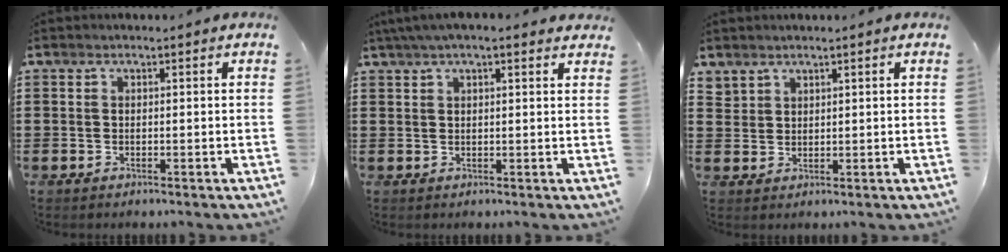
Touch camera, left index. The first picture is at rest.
{"total": 3.1, "force": [2.3, 0.5, 2.0], "torque": [-0.046, 0.008, 0.042]}
{"total": 2.1, "force": [1.9, 1.0, -0.1], "torque": [-0.003, 0.003, 0.038]}